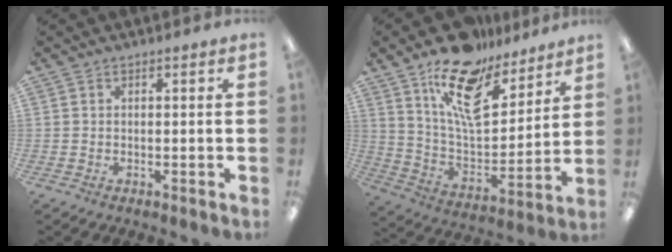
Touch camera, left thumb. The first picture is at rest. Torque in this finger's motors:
{"motor_torque": [0.97, 0.94, 1.23, -1.54, 0.17]}